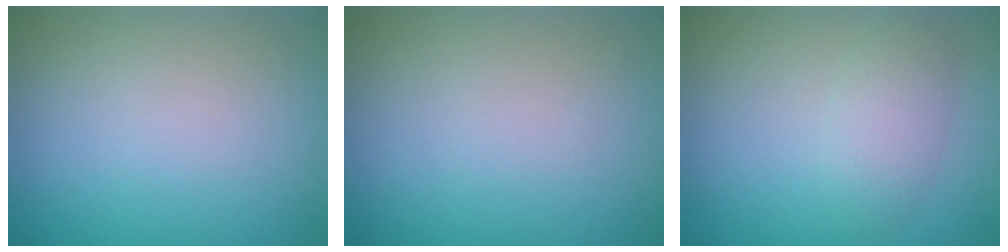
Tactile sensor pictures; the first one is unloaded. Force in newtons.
{"total": 0.0}
{"total": 2.4, "press": 2.4, "slide": 0.0}